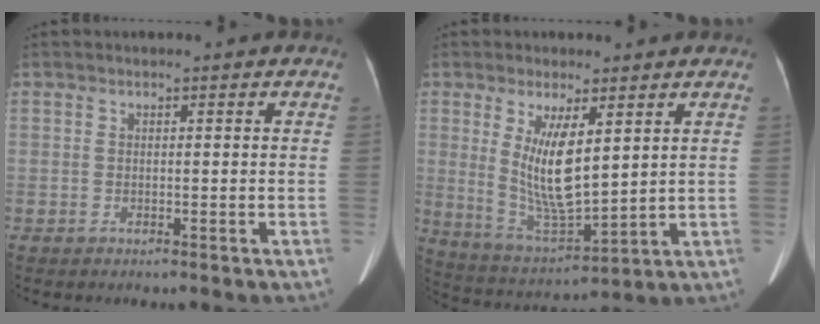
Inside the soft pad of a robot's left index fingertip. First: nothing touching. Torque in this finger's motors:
{"motor_torque": [2.14, 0.01, 1.05, 0.21]}